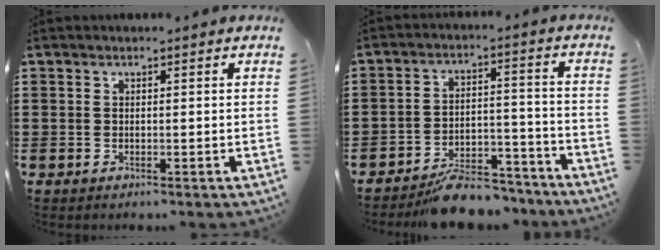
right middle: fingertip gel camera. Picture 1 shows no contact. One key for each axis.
{"total": 7.1, "fx": -6.5, "fy": 1.8, "fz": 2.1, "tx": -0.018, "ty": 0.032, "tz": -0.120}